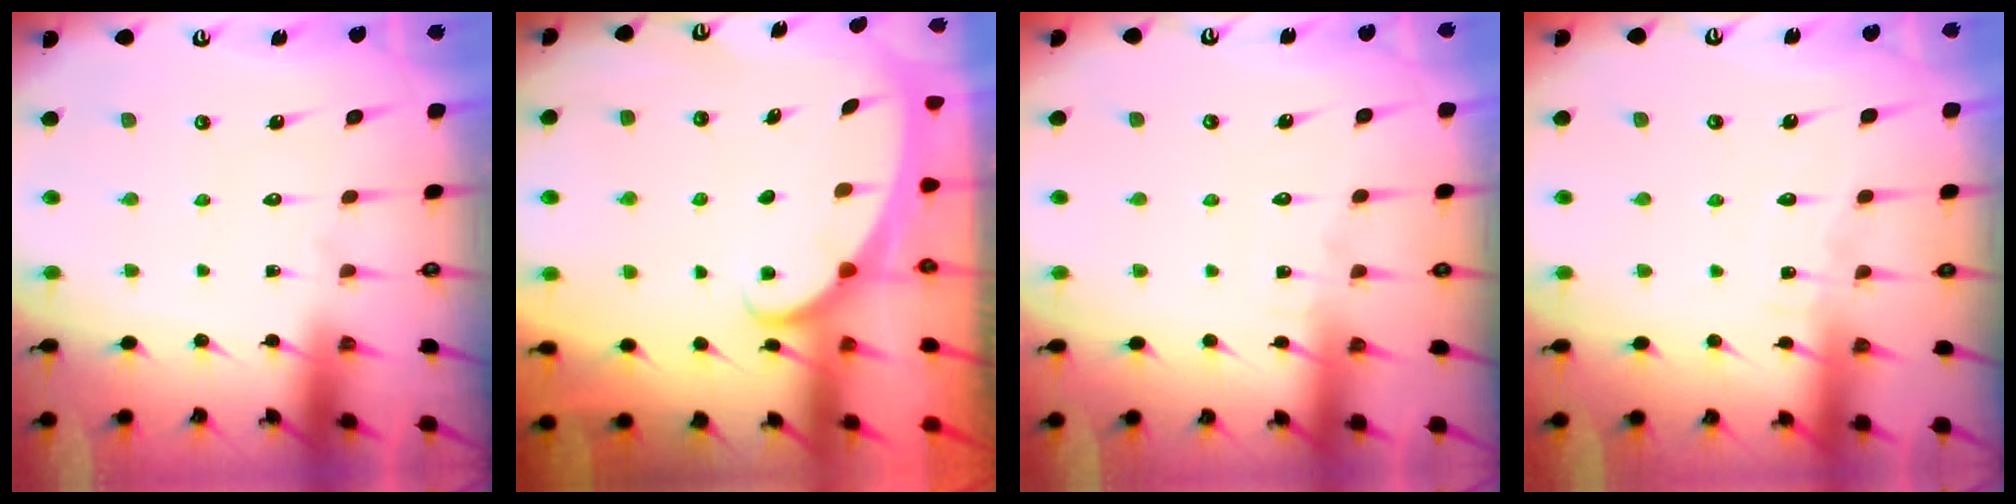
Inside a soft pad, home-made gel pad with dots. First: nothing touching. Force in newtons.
{"total": 2.4, "press": 2.3, "slide": 0.3}
{"total": 4.5, "press": 4.4, "slide": 0.4}
{"total": 4.9, "press": 4.8, "slide": 0.4}